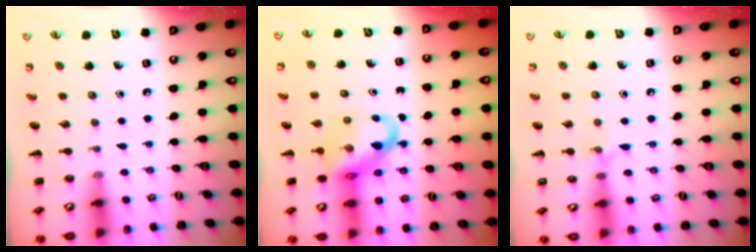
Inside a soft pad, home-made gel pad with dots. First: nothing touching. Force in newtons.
{"total": 11.3, "press": 10.9, "slide": 3.0}
{"total": 5.8, "press": 5.5, "slide": 1.9}